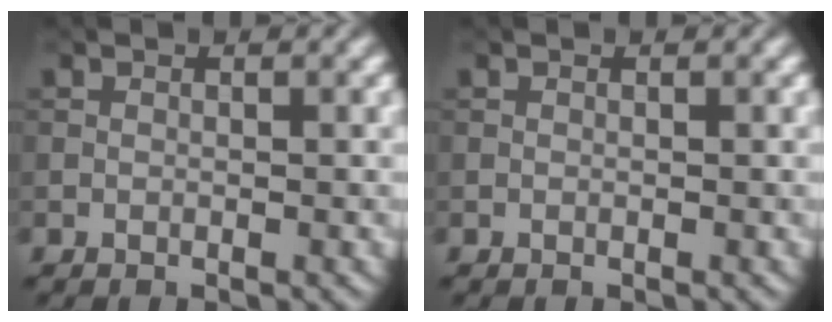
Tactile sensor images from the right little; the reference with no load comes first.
{"total": 0.0}